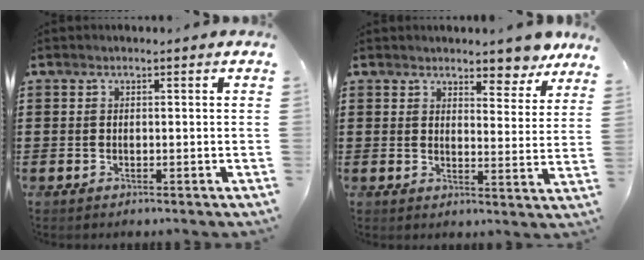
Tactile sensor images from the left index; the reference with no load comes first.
{"total": 6.0, "force": [5.8, 1.0, 1.5], "torque": [-0.026, -0.038, 0.102]}